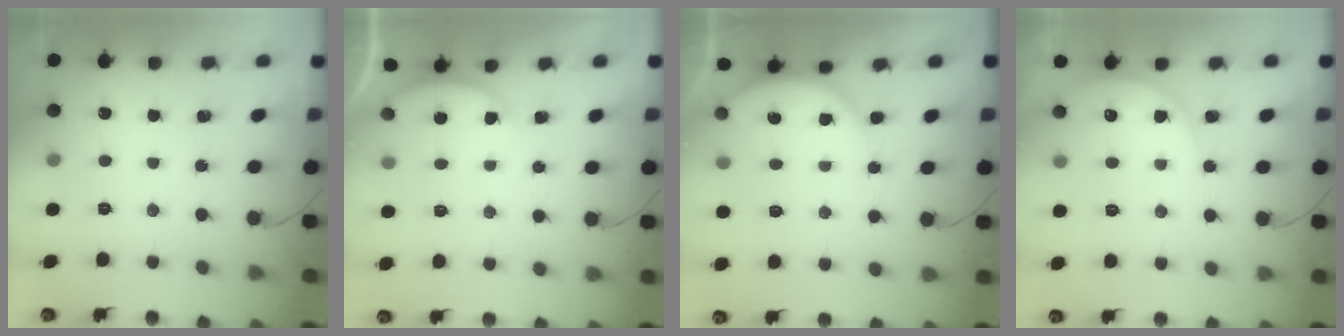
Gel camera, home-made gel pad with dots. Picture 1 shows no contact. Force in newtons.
{"total": 2.2, "press": 2.1, "slide": 0.5}
{"total": 5.0, "press": 5.0, "slide": 0.6}
{"total": 5.8, "press": 5.8, "slide": 0.4}